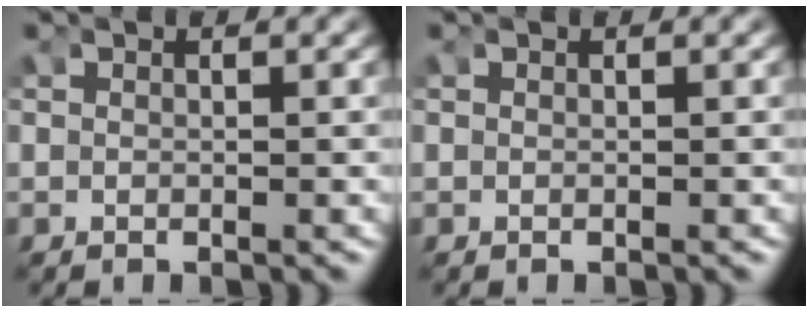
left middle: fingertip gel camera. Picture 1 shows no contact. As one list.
[{"total": 0.0}]